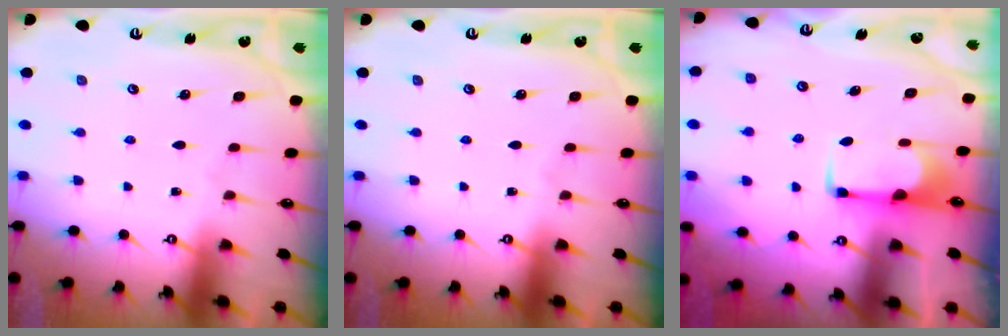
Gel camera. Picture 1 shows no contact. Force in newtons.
{"total": 0.0}
{"total": 1.1, "press": 1.1, "slide": 0.0}